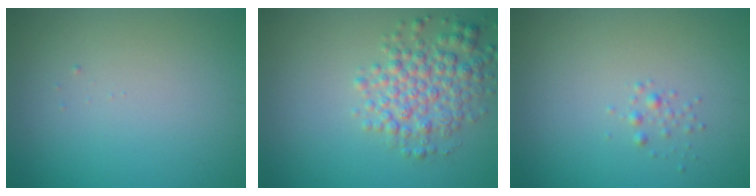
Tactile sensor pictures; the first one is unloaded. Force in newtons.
{"total": 4.2, "press": 4.2, "slide": 0.1}
{"total": 0.7, "press": 0.7, "slide": 0.0}